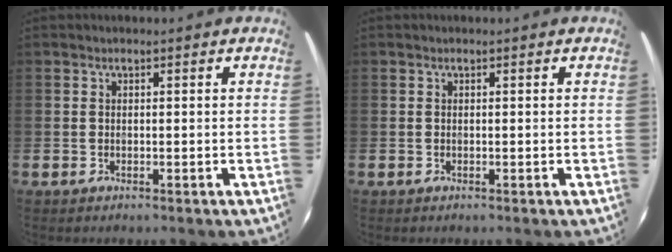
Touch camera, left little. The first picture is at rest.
{"total": 0.0}